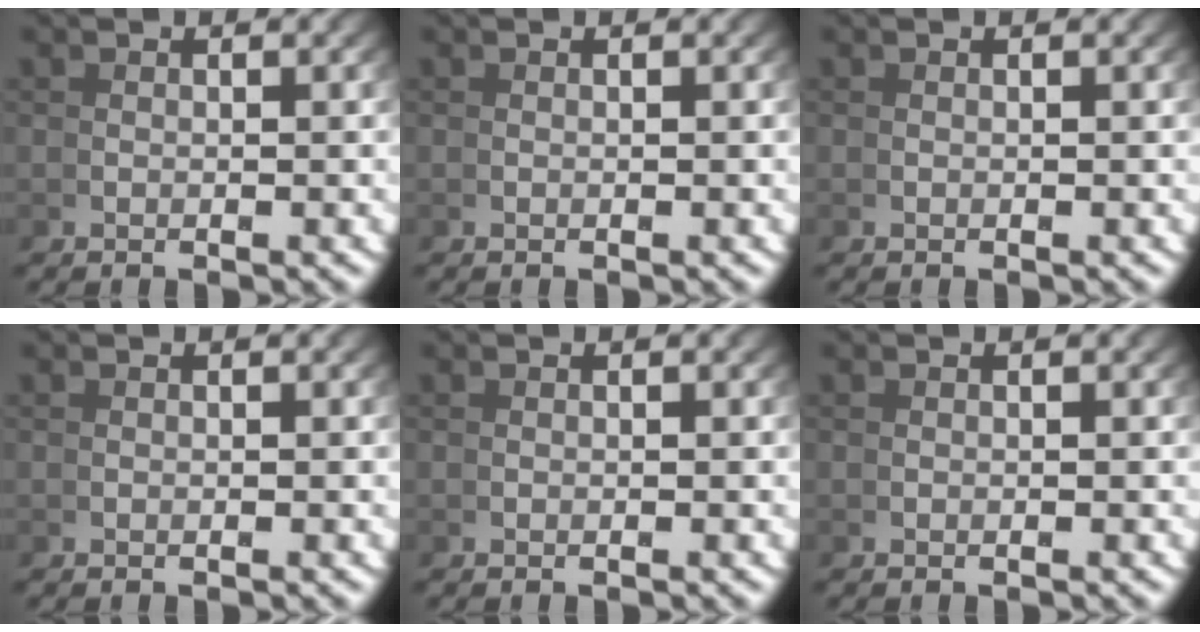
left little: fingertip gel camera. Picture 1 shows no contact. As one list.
[{"total": 0.0}, {"total": 0.0}, {"total": 0.0}, {"total": 0.0}, {"total": 0.0}]